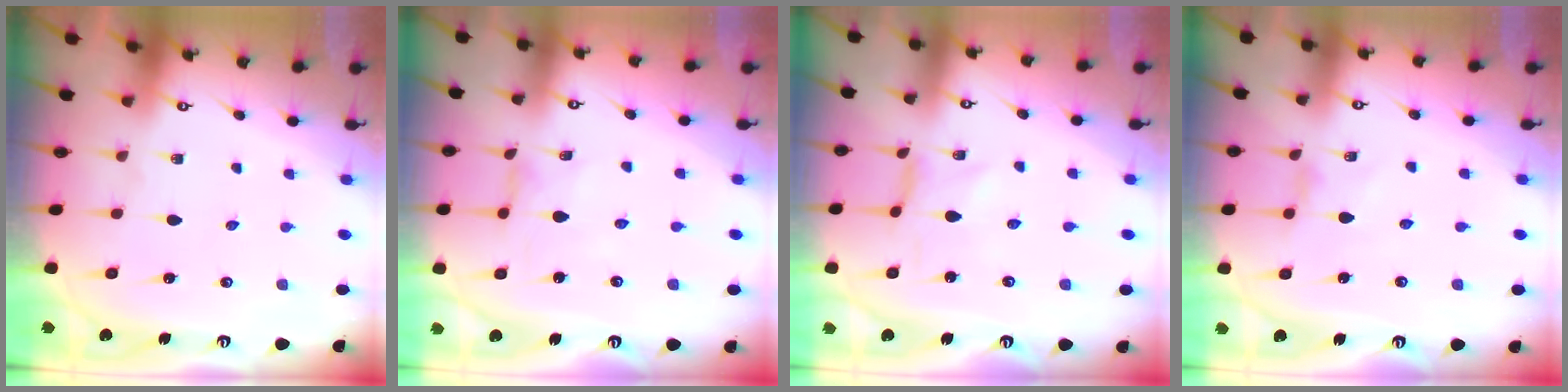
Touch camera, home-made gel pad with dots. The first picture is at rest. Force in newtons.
{"total": 1.6, "press": 1.6, "slide": 0.2}
{"total": 0.0}
{"total": 1.3, "press": 1.3, "slide": 0.4}